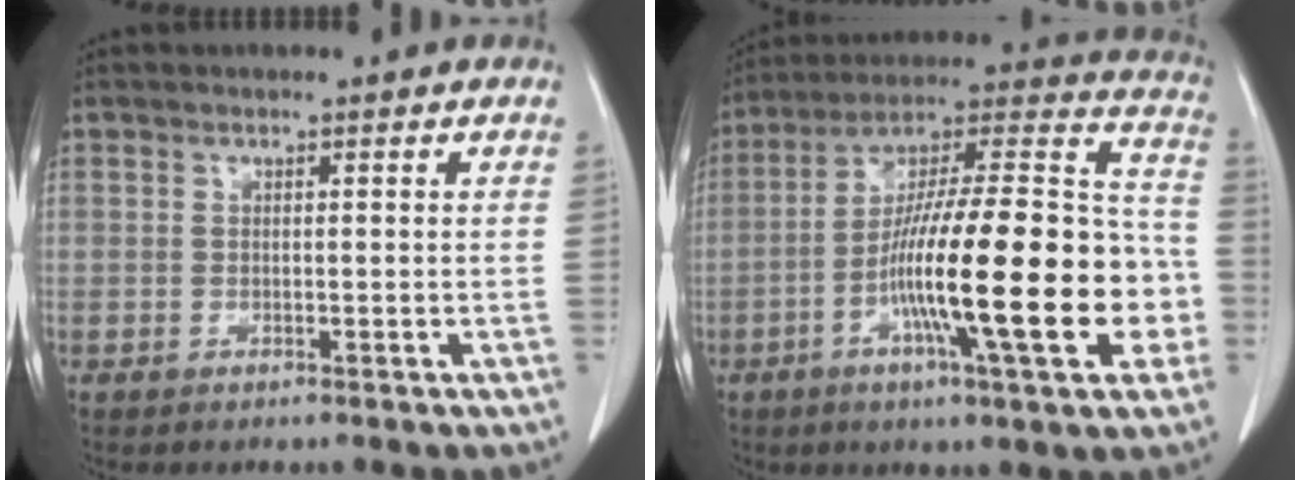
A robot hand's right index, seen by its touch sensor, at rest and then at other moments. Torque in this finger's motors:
{"motor_torque": [1.73, -0.41, 0.75, 0.21]}